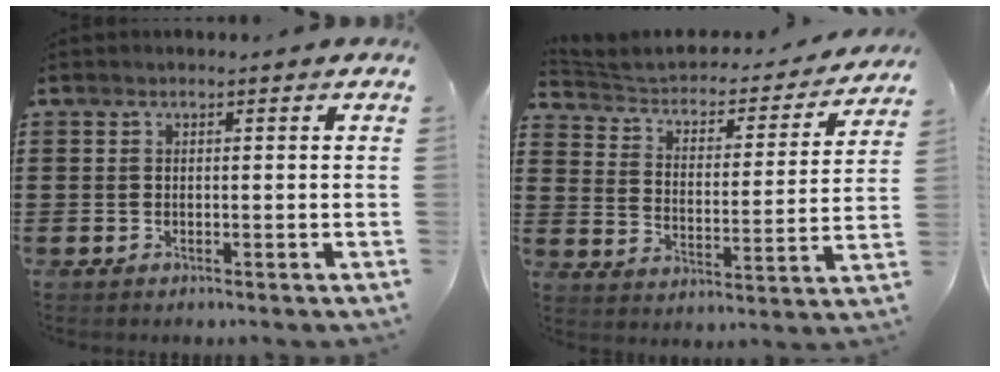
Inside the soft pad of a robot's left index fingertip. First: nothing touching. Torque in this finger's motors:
{"motor_torque": [1.62, -0.52, 0.28, 0.06]}